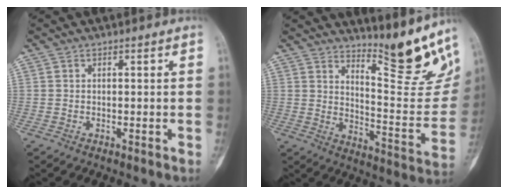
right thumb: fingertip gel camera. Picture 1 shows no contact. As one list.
[{"total": 14.1, "force": [12.3, 1.5, 6.6], "torque": [-0.064, -0.120, 0.188]}]